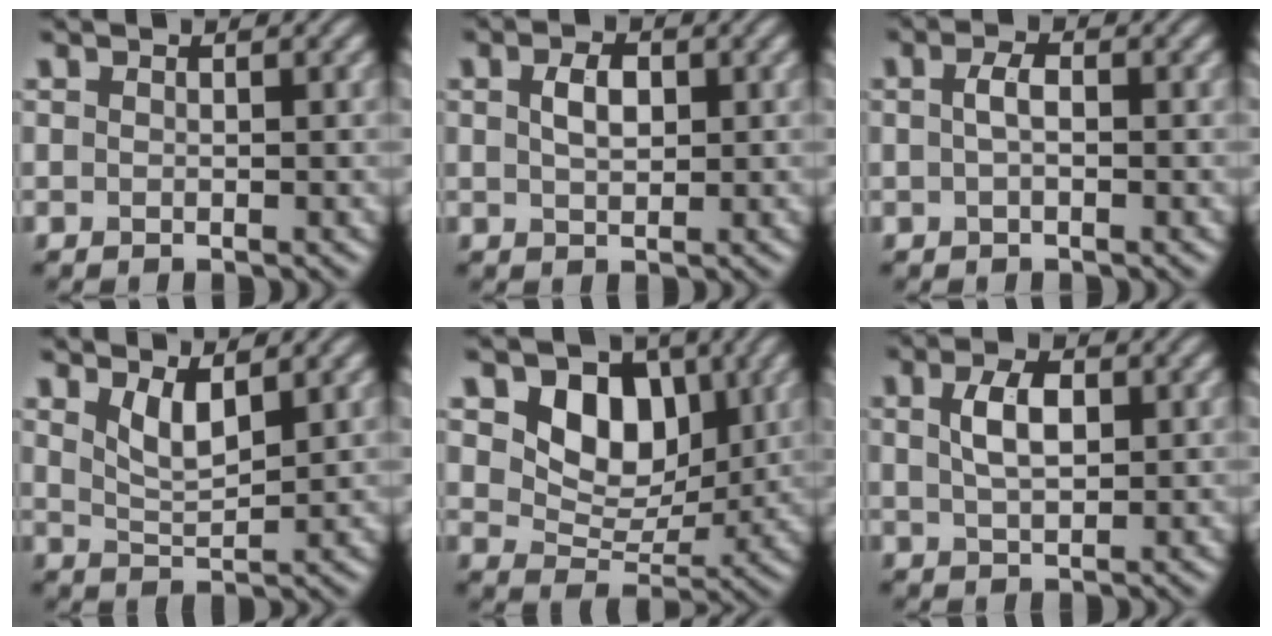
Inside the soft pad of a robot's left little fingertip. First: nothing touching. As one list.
[{"total": 2.6, "force": [0.7, 1.5, 2.0], "torque": [-0.042, 0.003, 0.012]}, {"total": 1.6, "force": [0.0, 0.6, 1.5], "torque": [-0.033, 0.004, -0.002]}, {"total": 2.8, "force": [1.7, 0.8, 2.1], "torque": [-0.043, -0.011, 0.037]}, {"total": 6.3, "force": [2.3, 4.5, 3.8], "torque": [-0.064, -0.011, 0.032]}, {"total": 3.6, "force": [0.9, 1.8, 2.9], "torque": [-0.062, 0.004, 0.019]}]